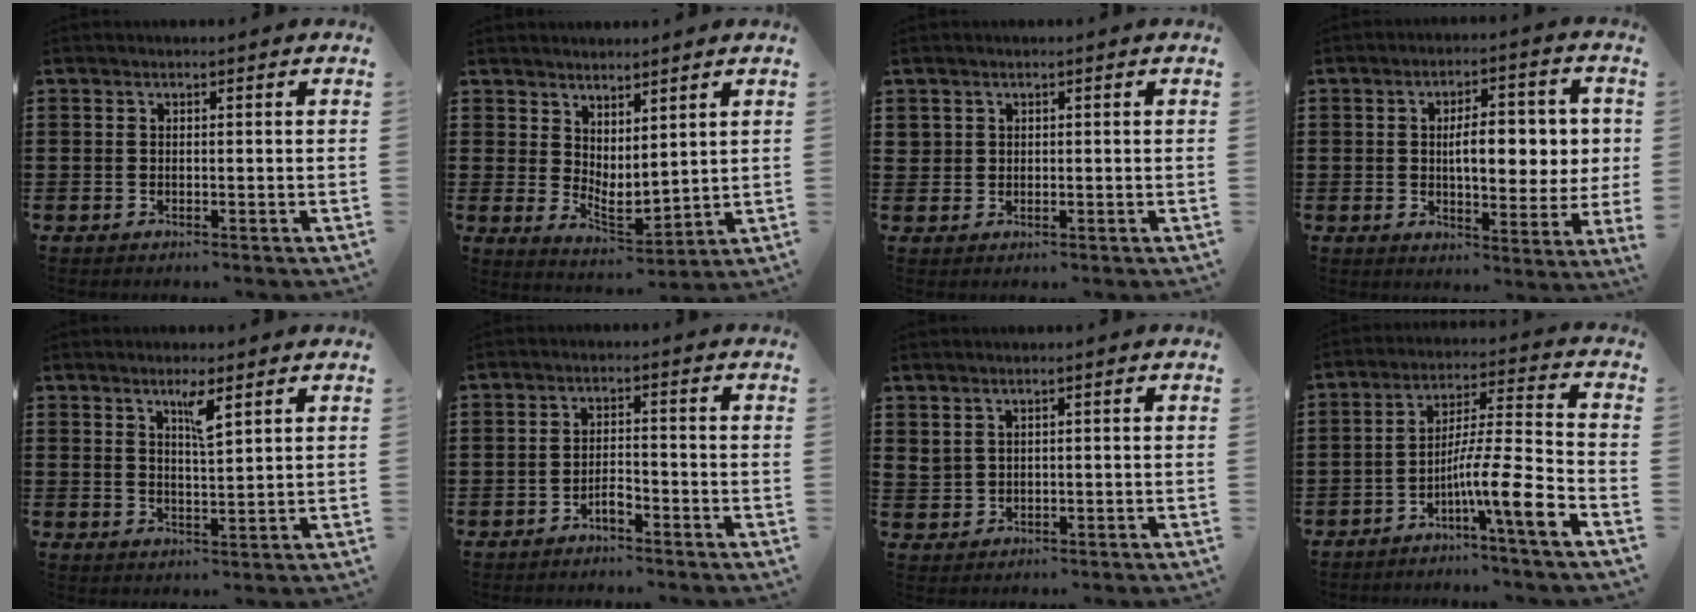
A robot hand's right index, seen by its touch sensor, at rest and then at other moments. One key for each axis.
{"total": 3.0, "fx": 2.6, "fy": 1.0, "fz": 1.0, "tx": -0.033, "ty": -0.016, "tz": 0.049}
{"total": 1.1, "fx": 0.7, "fy": 0.9, "fz": 0.1, "tx": -0.003, "ty": 0.002, "tz": 0.014}
{"total": 8.6, "fx": 1.1, "fy": 2.9, "fz": 8.1, "tx": -0.127, "ty": 0.001, "tz": 0.011}
{"total": 3.6, "fx": 2.2, "fy": 0.5, "fz": 2.8, "tx": -0.044, "ty": -0.004, "tz": 0.034}
{"total": 2.1, "fx": -1.7, "fy": 0.6, "fz": 1.1, "tx": -0.025, "ty": 0.003, "tz": -0.034}
{"total": 1.7, "fx": 1.4, "fy": 1.0, "fz": 0.3, "tx": -0.010, "ty": 0.003, "tz": 0.028}
{"total": 10.0, "fx": -5.3, "fy": 0.2, "fz": 8.5, "tx": -0.151, "ty": -0.013, "tz": -0.098}